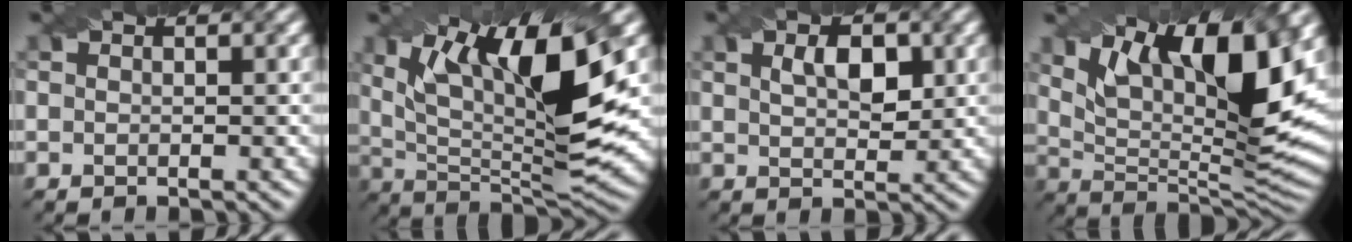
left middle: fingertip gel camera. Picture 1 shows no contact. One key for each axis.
{"total": 13.5, "fx": 4.7, "fy": 3.8, "fz": 12.0, "tx": -0.199, "ty": -0.005, "tz": 0.081}
{"total": 3.1, "fx": 1.1, "fy": 1.6, "fz": 2.5, "tx": -0.047, "ty": 0.003, "tz": 0.022}
{"total": 13.9, "fx": 6.6, "fy": 4.8, "fz": 11.3, "tx": -0.186, "ty": -0.005, "tz": 0.117}